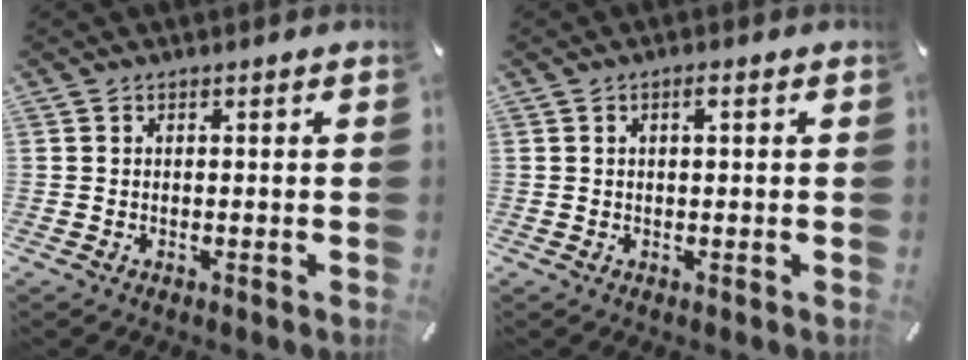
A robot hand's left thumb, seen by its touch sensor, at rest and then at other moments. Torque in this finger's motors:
{"motor_torque": [0.02, -0.21, 0.02, 0.12, -0.02]}